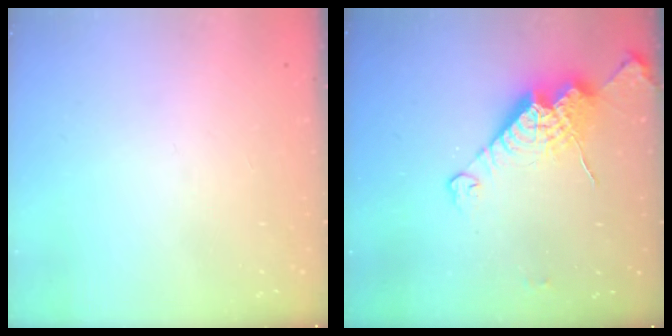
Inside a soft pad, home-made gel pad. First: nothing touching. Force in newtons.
{"total": 13.8, "press": 13.8, "slide": 1.4}